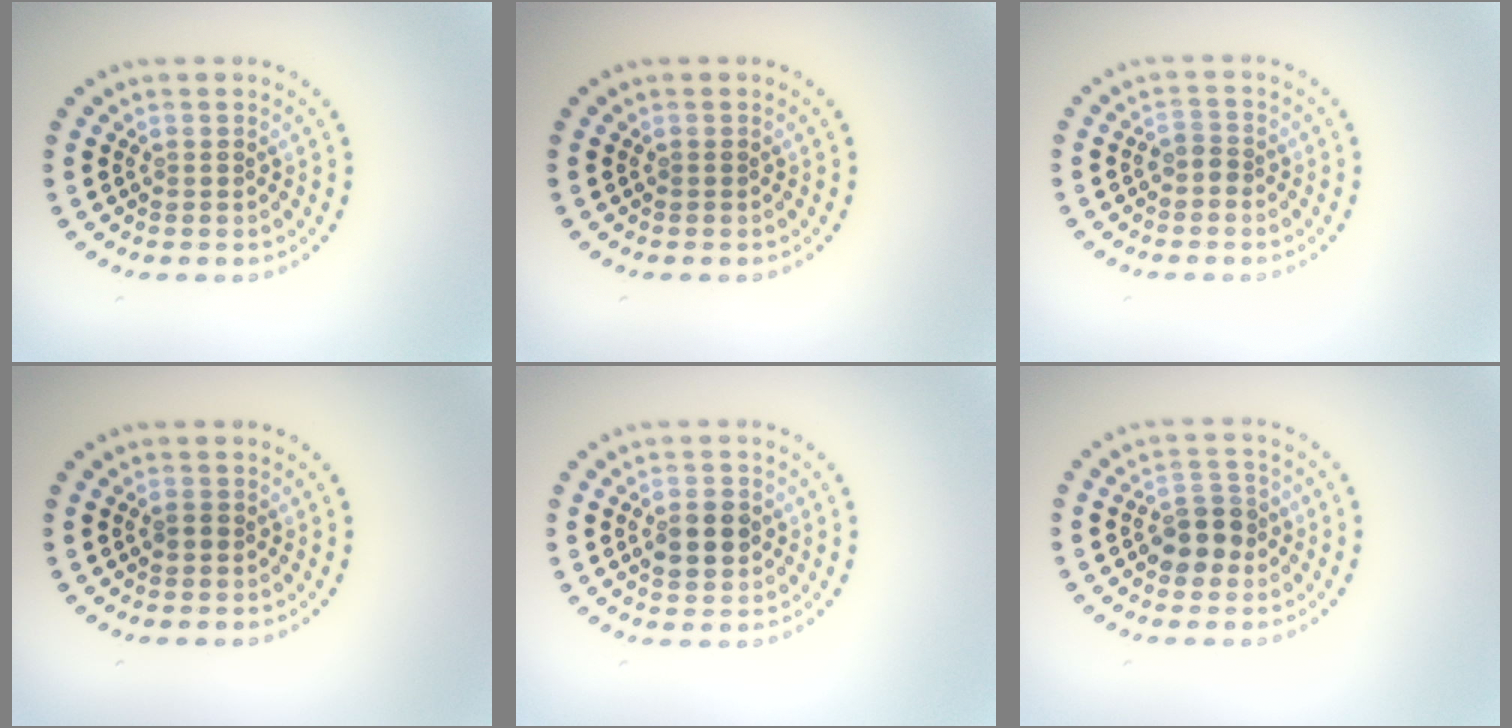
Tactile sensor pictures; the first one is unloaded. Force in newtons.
{"total": 0.0}
{"total": 1.1, "press": 0.8, "slide": 0.7}
{"total": 0.8, "press": 0.7, "slide": 0.2}
{"total": 3.7, "press": 3.7, "slide": 0.2}
{"total": 3.4, "press": 3.3, "slide": 1.0}